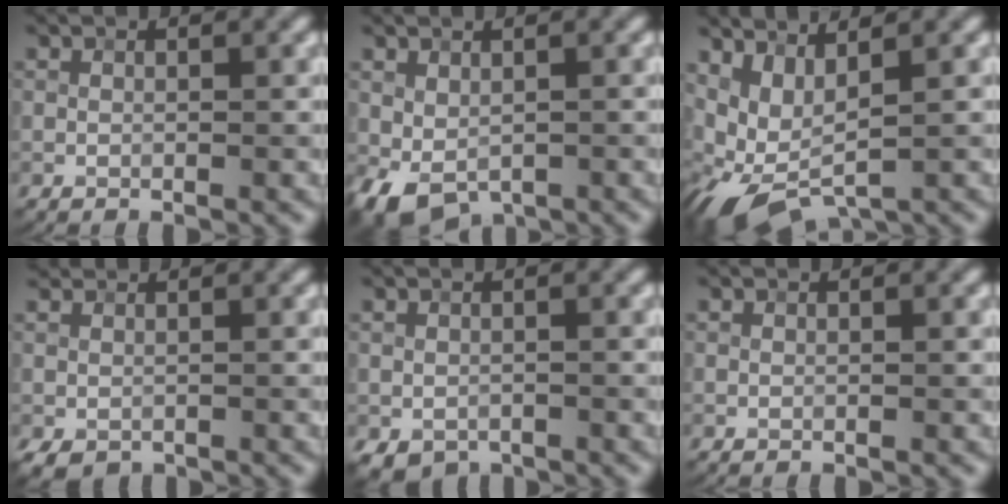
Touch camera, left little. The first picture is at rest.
{"total": 3.6, "force": [-1.1, 2.4, 2.5], "torque": [-0.045, -0.006, -0.014]}
{"total": 6.1, "force": [0.0, 3.2, 5.2], "torque": [-0.125, -0.009, 0.007]}
{"total": 1.9, "force": [0.0, 1.6, 0.9], "torque": [-0.017, 0.001, 0.000]}
{"total": 1.7, "force": [-1.0, 1.2, 0.7], "torque": [-0.013, -0.007, -0.017]}
{"total": 0.0}